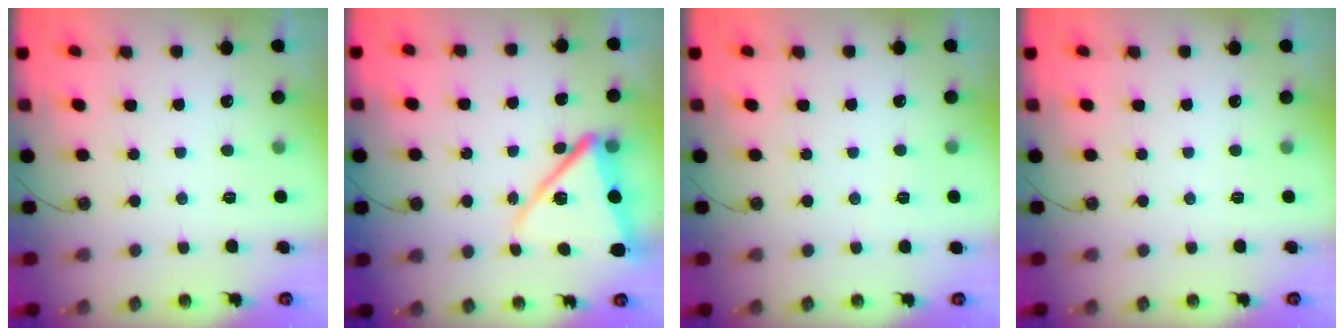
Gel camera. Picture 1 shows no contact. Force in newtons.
{"total": 14.4, "press": 14.4, "slide": 1.1}
{"total": 2.5, "press": 1.2, "slide": 2.2}
{"total": 0.0}